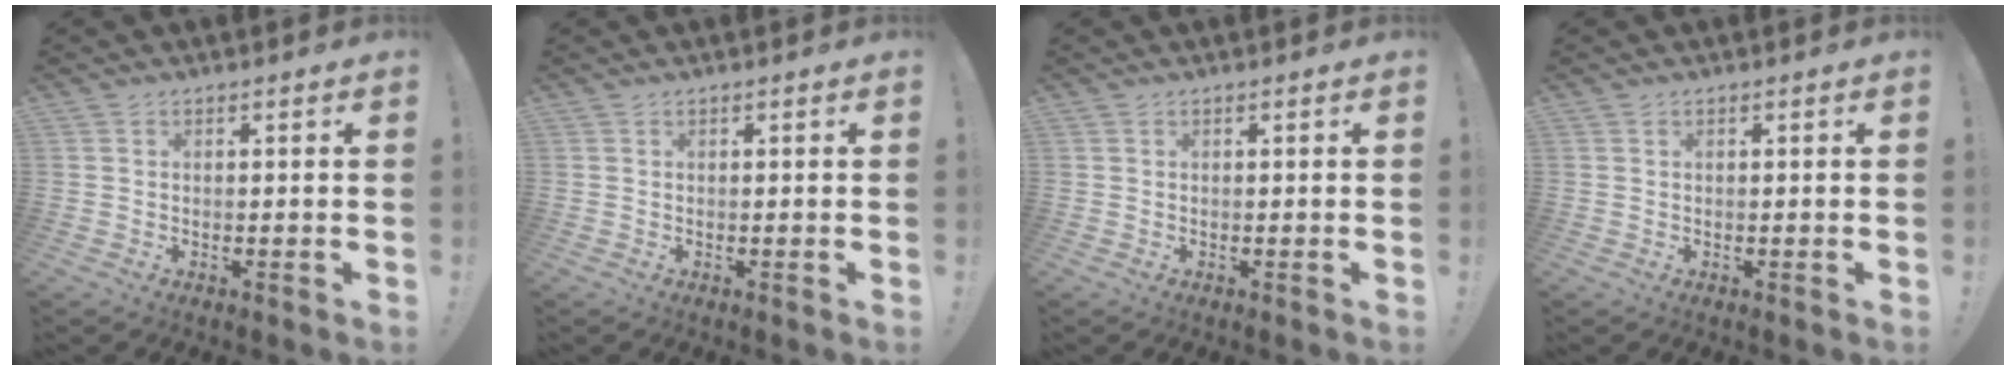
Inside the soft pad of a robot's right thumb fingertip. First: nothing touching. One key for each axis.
{"total": 0.0}
{"total": 0.0}
{"total": 0.0}